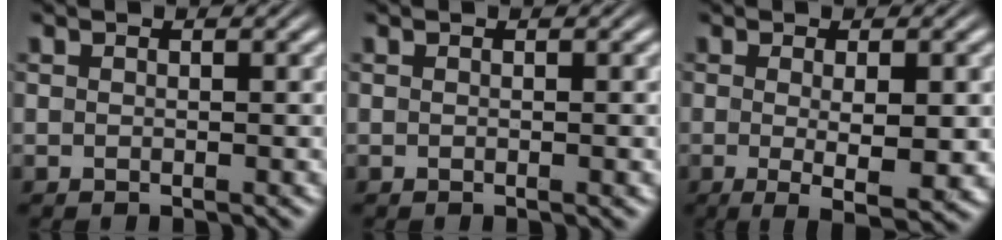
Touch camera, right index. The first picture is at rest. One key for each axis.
{"total": 0.0}
{"total": 5.2, "fx": -2.0, "fy": 1.3, "fz": 4.6, "tx": -0.079, "ty": -0.030, "tz": -0.019}